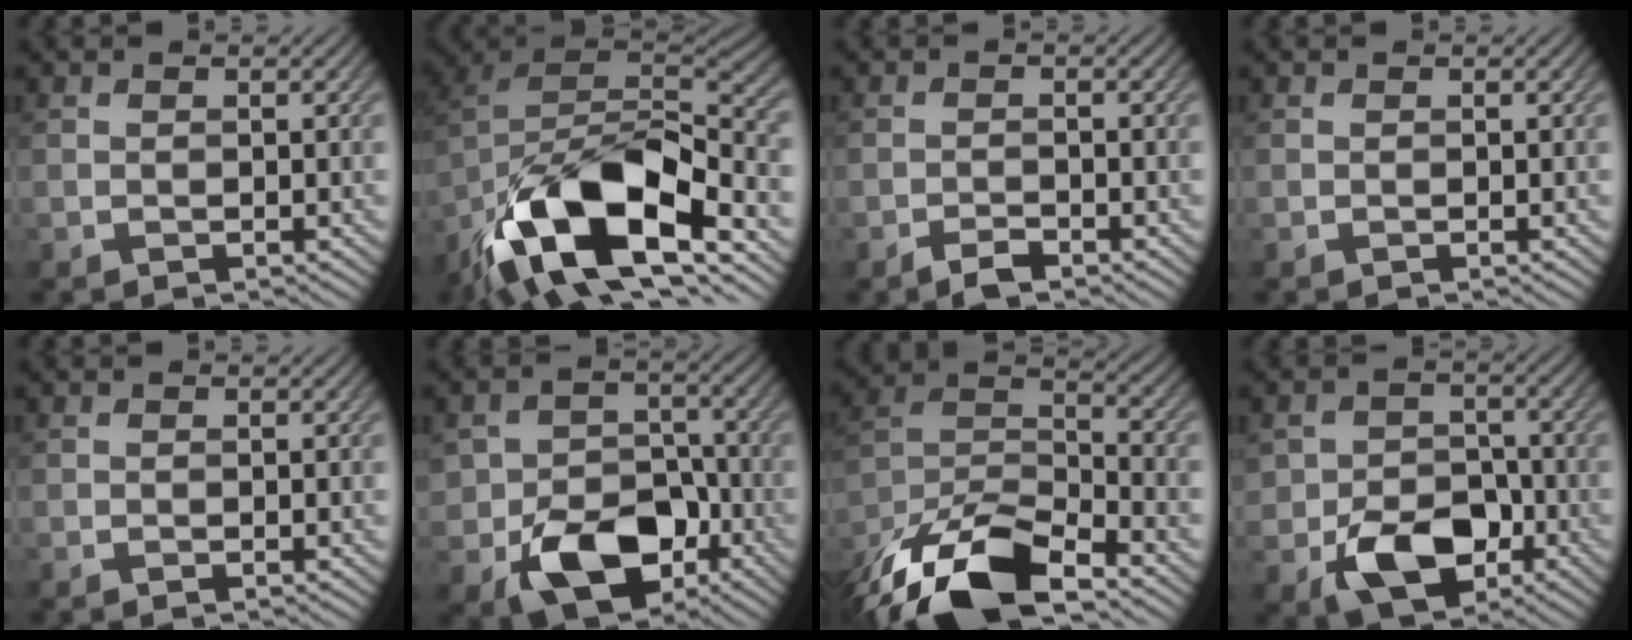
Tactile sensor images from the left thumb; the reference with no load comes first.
{"total": 18.3, "force": [-10.4, 8.3, 12.6], "torque": [-0.256, -0.014, -0.187]}
{"total": 1.9, "force": [-1.6, 0.5, 1.0], "torque": [-0.019, 0.003, -0.033]}
{"total": 0.0}
{"total": 0.6, "force": [-0.4, 0.1, 0.5], "torque": [-0.009, 0.000, -0.009]}
{"total": 10.2, "force": [-4.7, 7.0, 5.8], "torque": [-0.106, -0.020, -0.080]}
{"total": 15.1, "force": [-11.1, 5.1, 8.9], "torque": [-0.200, -0.010, -0.208]}
{"total": 8.1, "force": [-3.6, 5.6, 4.7], "torque": [-0.088, -0.014, -0.063]}